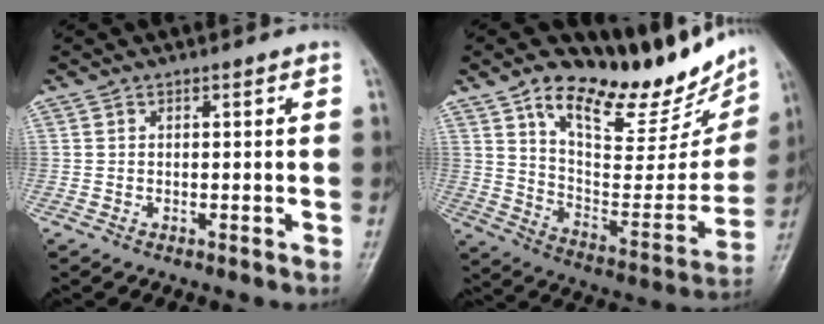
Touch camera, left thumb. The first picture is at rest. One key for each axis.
{"total": 22.0, "fx": 16.6, "fy": 7.4, "fz": 12.4, "tx": -0.125, "ty": -0.092, "tz": 0.267}